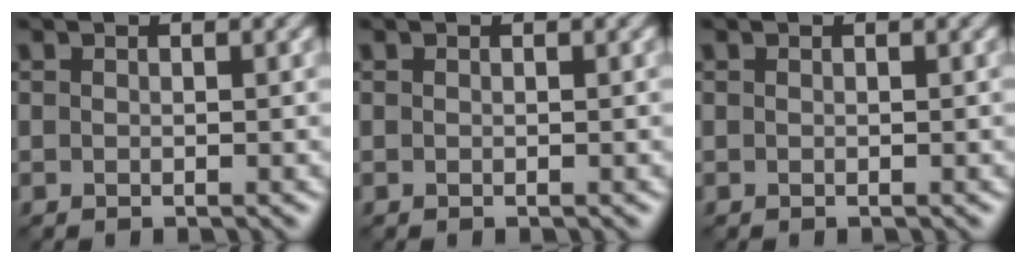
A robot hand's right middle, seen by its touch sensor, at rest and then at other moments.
{"total": 0.0}
{"total": 0.0}